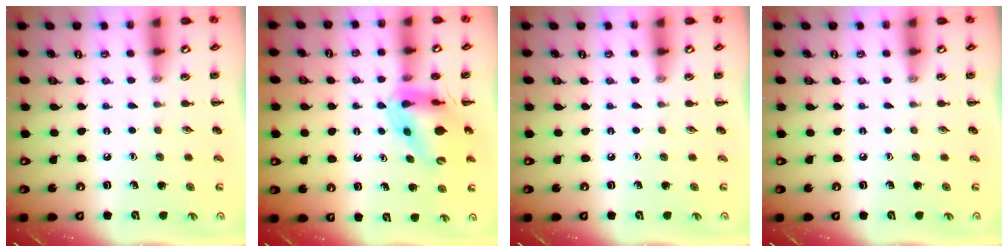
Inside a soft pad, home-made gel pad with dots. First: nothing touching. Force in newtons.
{"total": 11.7, "press": 11.2, "slide": 3.4}
{"total": 0.0}
{"total": 0.0}